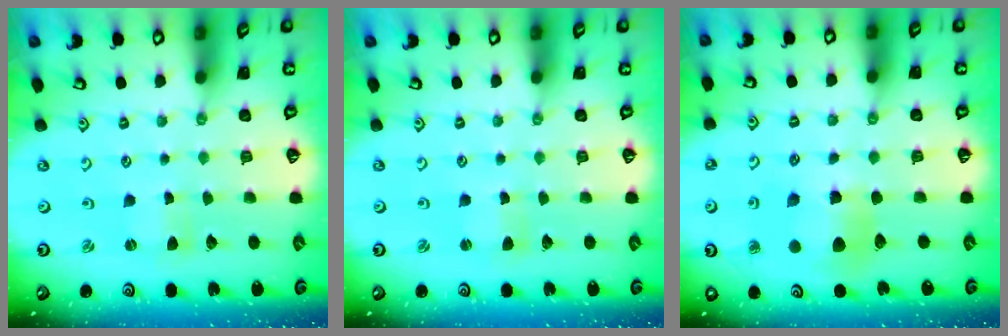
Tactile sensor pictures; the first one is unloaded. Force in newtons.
{"total": 1.7, "press": 1.7, "slide": 0.4}
{"total": 10.2, "press": 10.2, "slide": 1.2}